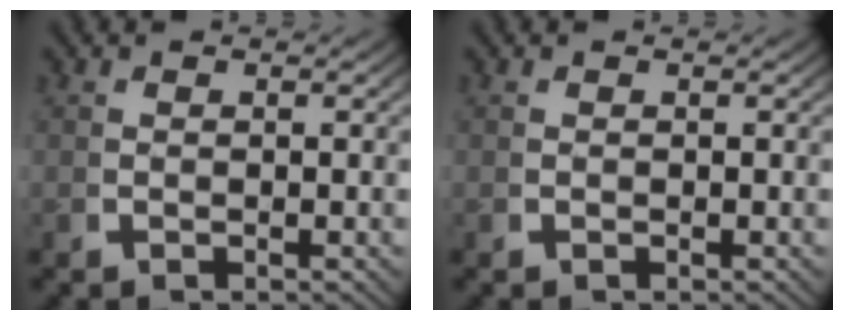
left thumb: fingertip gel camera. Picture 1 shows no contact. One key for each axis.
{"total": 0.0}